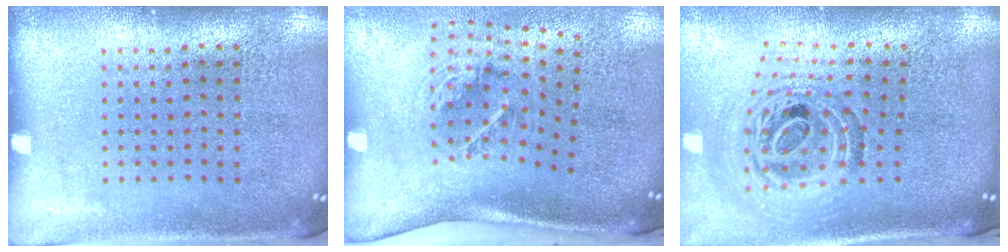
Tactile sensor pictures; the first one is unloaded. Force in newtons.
{"total": 2.1, "press": 1.3, "slide": 1.7}
{"total": 1.6, "press": 1.3, "slide": 0.9}